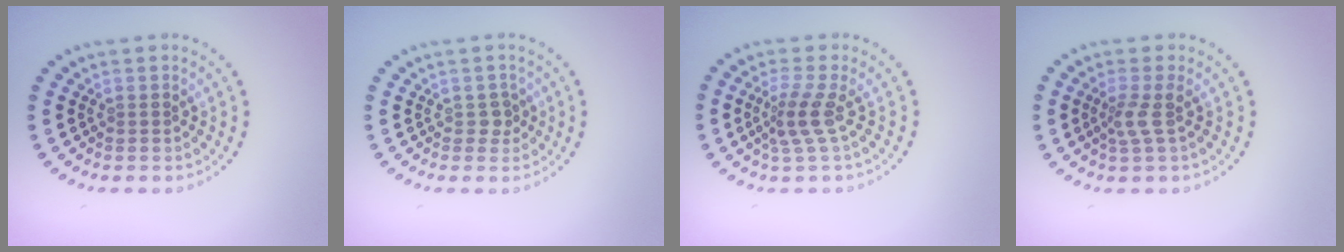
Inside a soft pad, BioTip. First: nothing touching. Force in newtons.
{"total": 1.1, "press": 1.0, "slide": 0.6}
{"total": 2.6, "press": 1.9, "slide": 1.8}
{"total": 2.0, "press": 1.4, "slide": 1.4}